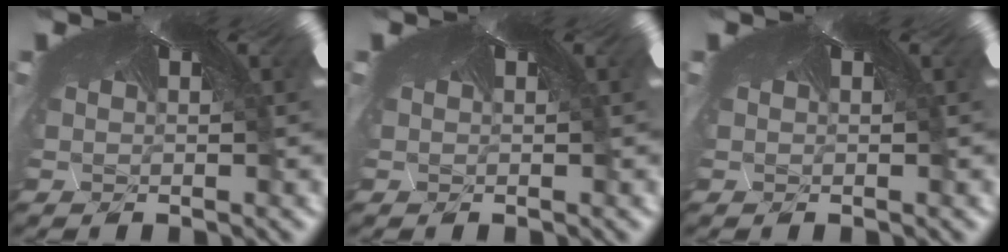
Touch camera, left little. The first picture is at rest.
{"total": 0.0}
{"total": 0.0}